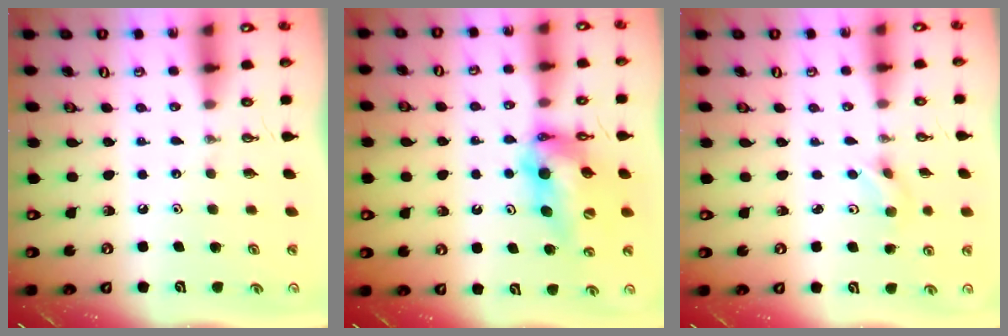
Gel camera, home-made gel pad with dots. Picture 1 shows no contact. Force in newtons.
{"total": 13.1, "press": 13.1, "slide": 1.5}
{"total": 2.4, "press": 2.4, "slide": 0.1}